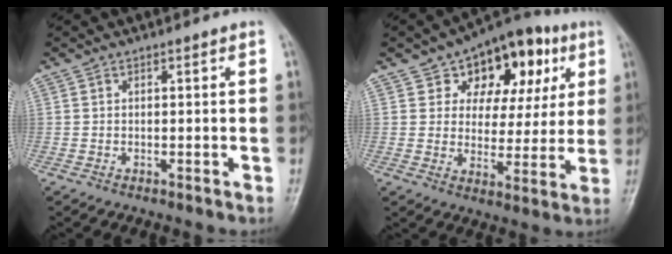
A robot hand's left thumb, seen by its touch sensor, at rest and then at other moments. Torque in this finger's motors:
{"motor_torque": [0.14, 0.16, 0.09, -0.13, 0.14]}